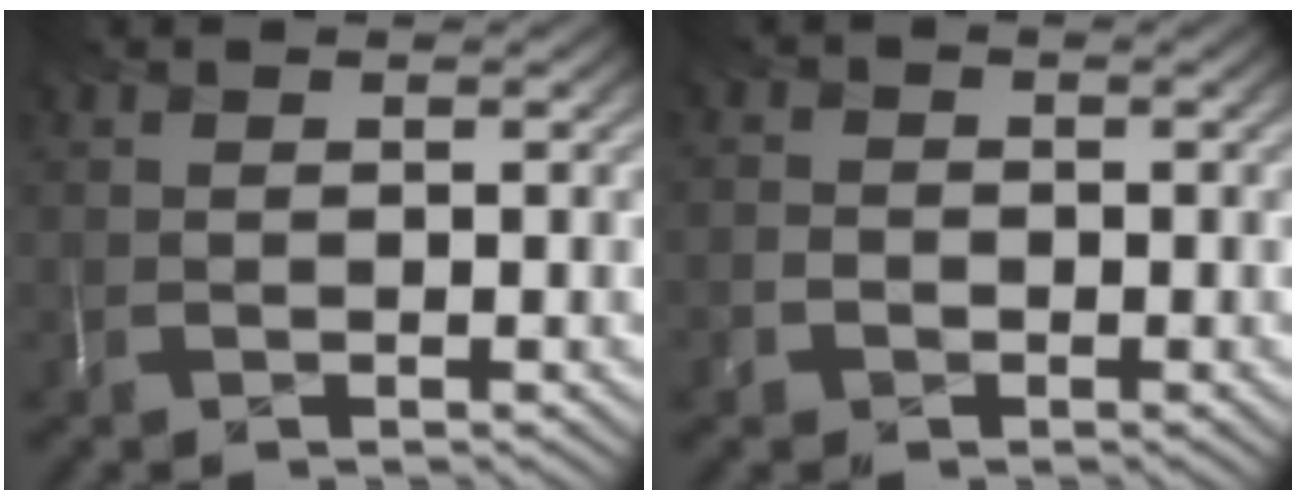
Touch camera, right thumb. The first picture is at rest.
{"total": 2.4, "force": [-2.0, 1.2, -0.8], "torque": [0.024, -0.014, -0.042]}